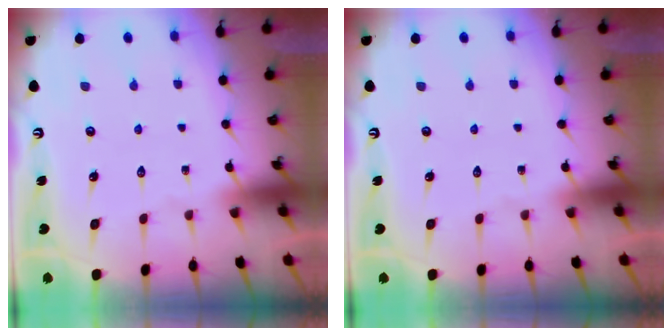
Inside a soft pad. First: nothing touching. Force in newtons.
{"total": 0.0}